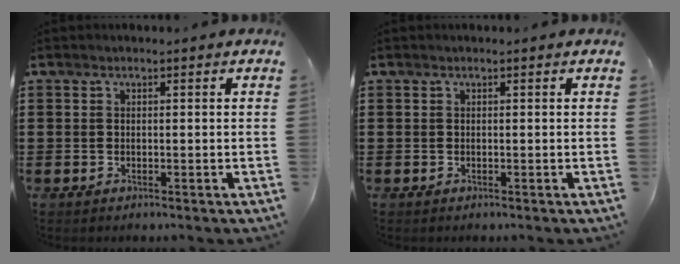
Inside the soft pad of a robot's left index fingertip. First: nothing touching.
{"total": 0.0}